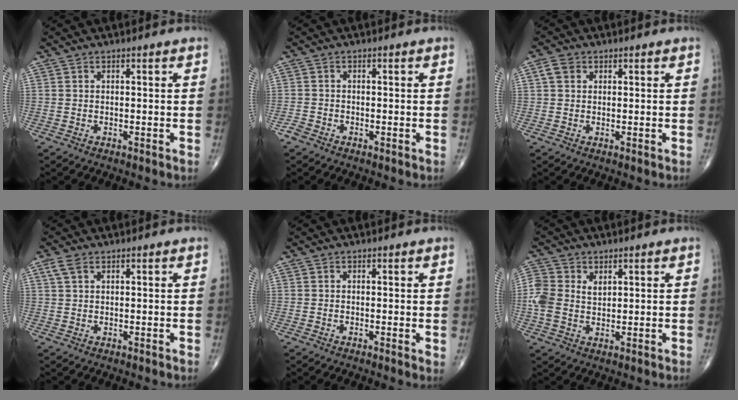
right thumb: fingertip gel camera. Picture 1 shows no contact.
{"total": 1.3, "force": [-1.0, 0.7, 0.3], "torque": [-0.007, 0.001, -0.024]}
{"total": 2.4, "force": [1.0, 1.8, 1.3], "torque": [-0.023, 0.008, 0.019]}
{"total": 2.4, "force": [1.2, 1.3, 1.6], "torque": [-0.038, 0.011, 0.029]}
{"total": 1.0, "force": [0.0, 0.2, 1.0], "torque": [-0.015, -0.004, -0.003]}
{"total": 6.3, "force": [1.3, 4.5, 4.2], "torque": [-0.090, 0.007, 0.023]}